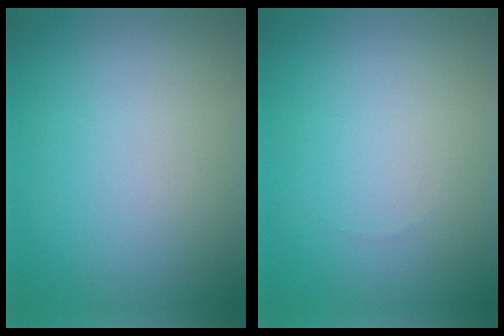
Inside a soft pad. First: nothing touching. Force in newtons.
{"total": 0.0}